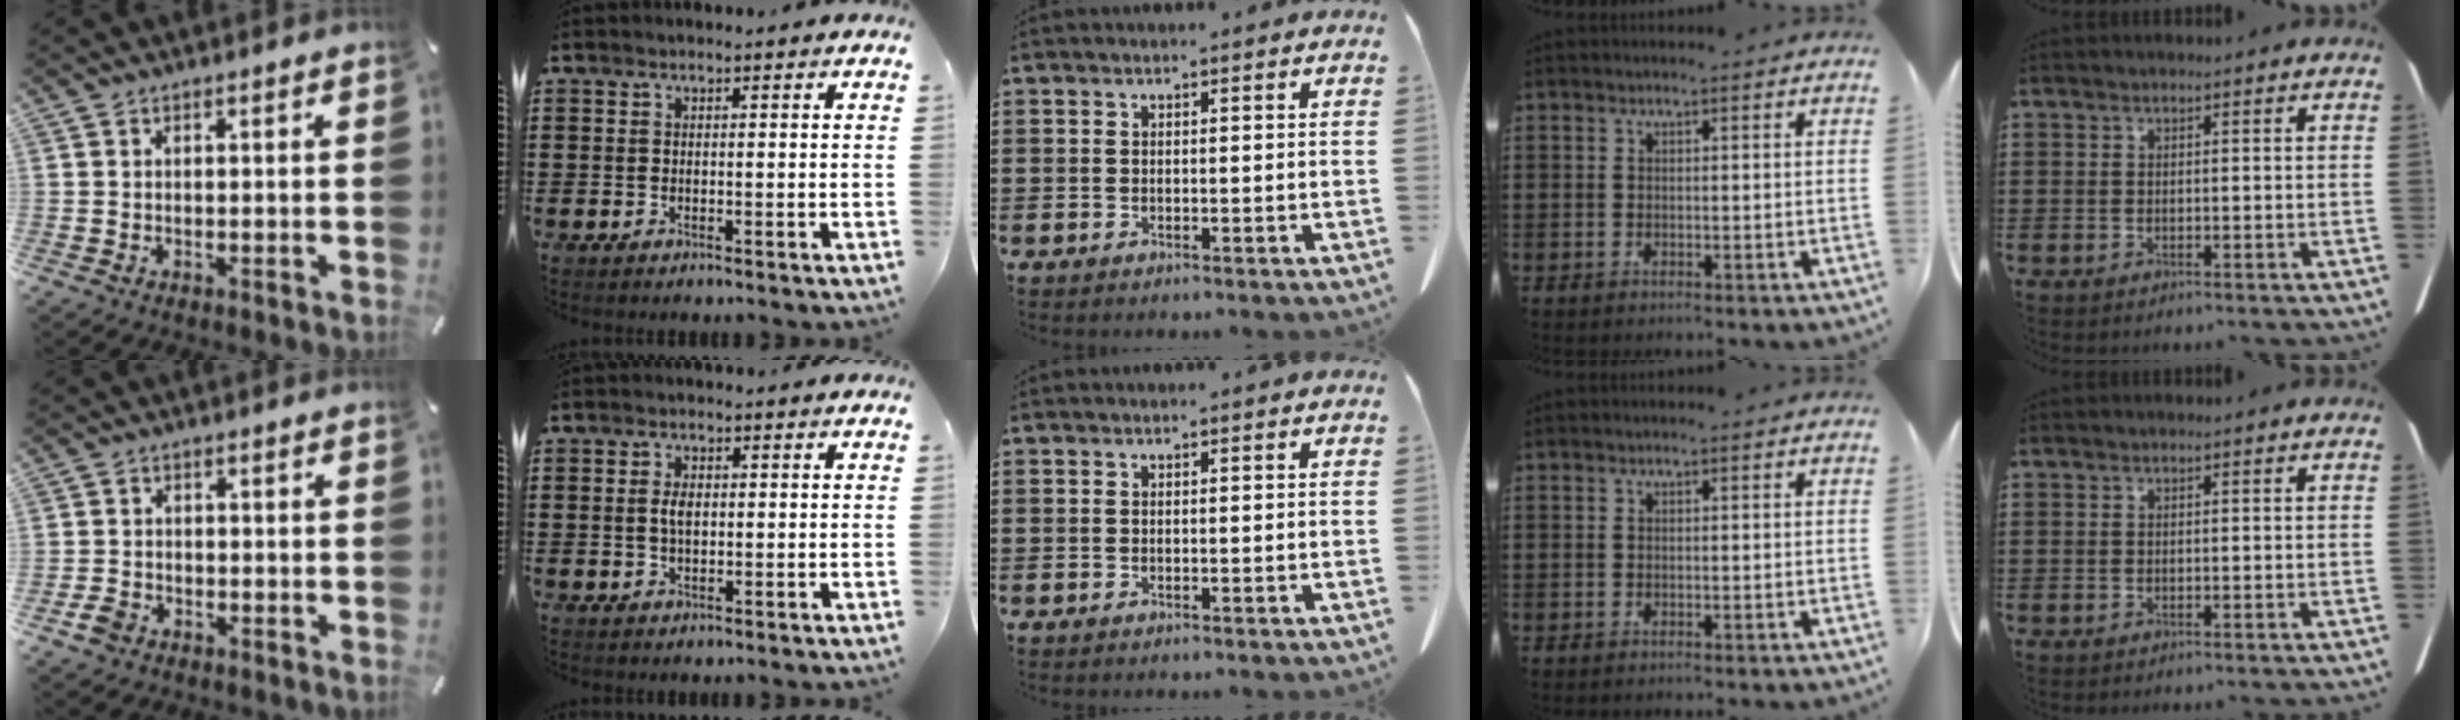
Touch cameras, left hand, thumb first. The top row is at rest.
{"thumb": {"total": 3.1, "force": [-1.7, 2.3, 1.1], "torque": [-0.023, 0.007, -0.034]}, "index": {"total": 2.7, "force": [0.3, 1.4, 2.3], "torque": [-0.048, 0.007, 0.003]}}